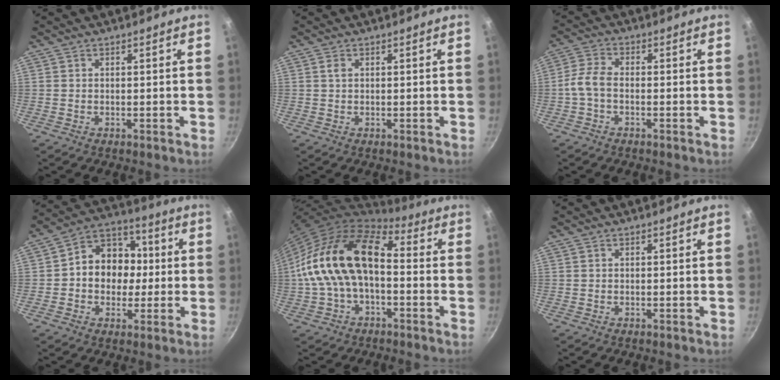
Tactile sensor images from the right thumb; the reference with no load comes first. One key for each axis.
{"total": 1.1, "fx": 0.4, "fy": 0.7, "fz": 0.7, "tx": -0.011, "ty": -0.001, "tz": 0.005}
{"total": 4.4, "fx": -1.3, "fy": 2.5, "fz": 3.4, "tx": -0.080, "ty": 0.019, "tz": -0.039}
{"total": 13.1, "fx": 0.1, "fy": 10.8, "fz": 7.4, "tx": -0.065, "ty": 0.026, "tz": -0.016}
{"total": 18.2, "fx": -0.7, "fy": 10.9, "fz": 14.6, "tx": -0.254, "ty": 0.045, "tz": -0.023}
{"total": 0.0}